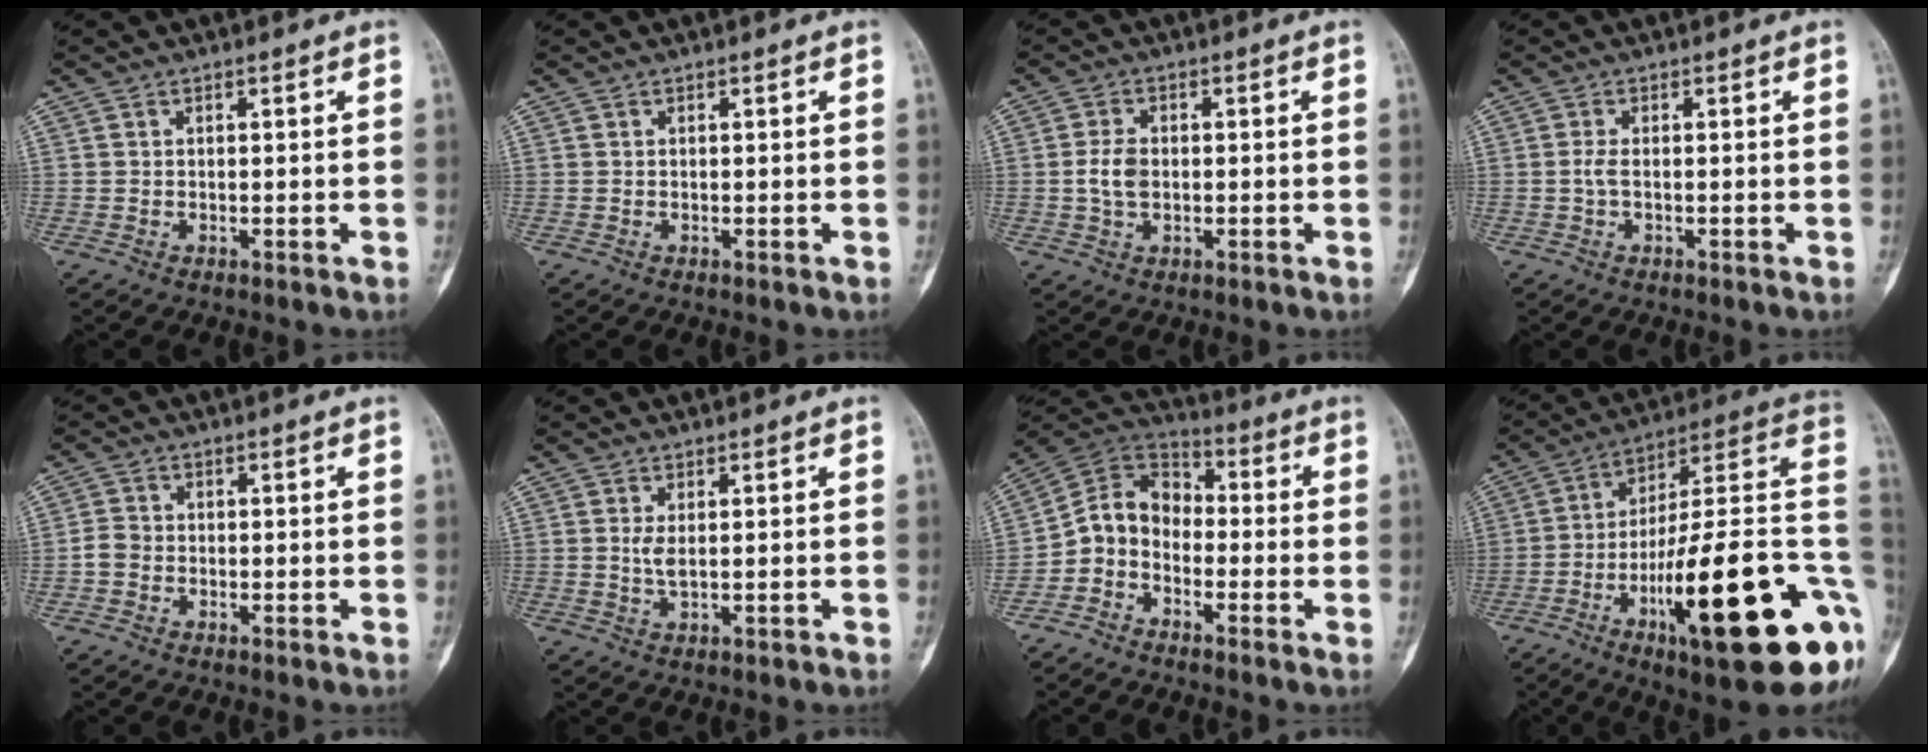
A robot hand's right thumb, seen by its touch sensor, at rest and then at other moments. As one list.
[{"total": 0.0}, {"total": 4.3, "force": [-0.2, 2.7, 3.3], "torque": [-0.062, 0.005, -0.007]}, {"total": 1.4, "force": [-0.2, 0.5, 1.3], "torque": [-0.027, 0.000, -0.006]}, {"total": 2.4, "force": [-0.8, 1.9, 1.2], "torque": [-0.019, 0.007, -0.021]}, {"total": 2.1, "force": [0.3, 0.6, 2.0], "torque": [-0.044, -0.005, 0.012]}, {"total": 9.2, "force": [-2.9, 7.2, 5.0], "torque": [-0.074, 0.065, -0.073]}, {"total": 31.5, "force": [-8.9, 7.8, 29.2], "torque": [-0.365, 0.032, -0.133]}]